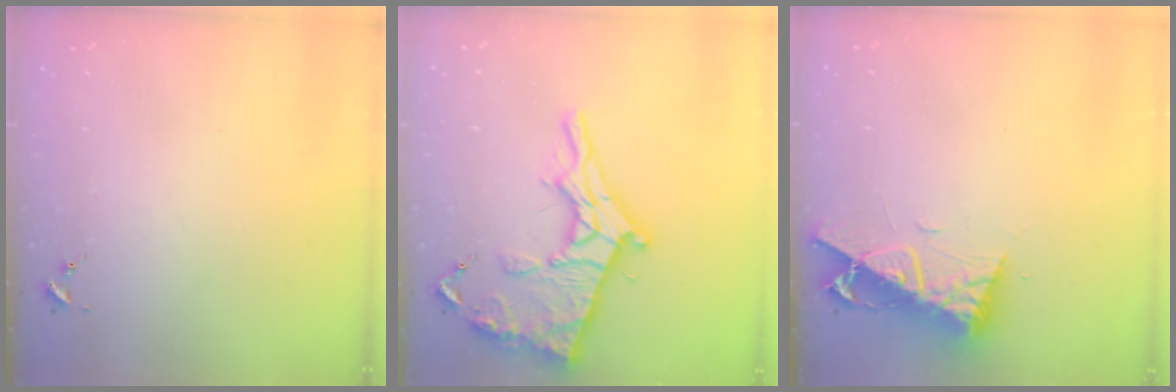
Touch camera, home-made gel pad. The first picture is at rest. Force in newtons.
{"total": 21.2, "press": 21.2, "slide": 1.8}
{"total": 9.3, "press": 9.2, "slide": 1.1}